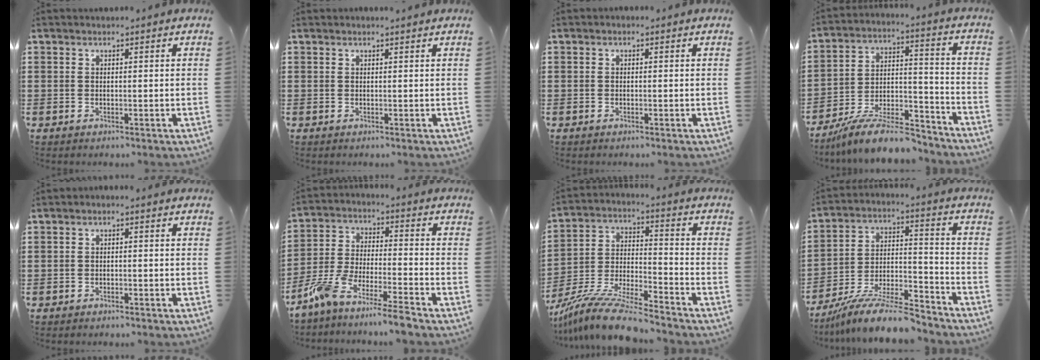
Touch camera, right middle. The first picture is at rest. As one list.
[{"total": 1.2, "force": [1.2, -0.1, 0.1], "torque": [-0.004, 0.000, 0.023]}, {"total": 0.6, "force": [0.5, 0.3, 0.0], "torque": [0.008, -0.003, 0.009]}, {"total": 11.3, "force": [-9.8, 1.8, 5.3], "torque": [-0.090, 0.027, -0.185]}, {"total": 0.5, "force": [-0.5, 0.2, 0.0], "torque": [-0.003, 0.000, -0.011]}, {"total": 7.5, "force": [-6.9, -0.8, 2.8], "torque": [-0.066, -0.010, -0.140]}, {"total": 10.9, "force": [-10.0, 0.2, 4.3], "torque": [-0.080, 0.015, -0.198]}, {"total": 12.2, "force": [-10.8, 1.3, 5.5], "torque": [-0.088, 0.031, -0.204]}]